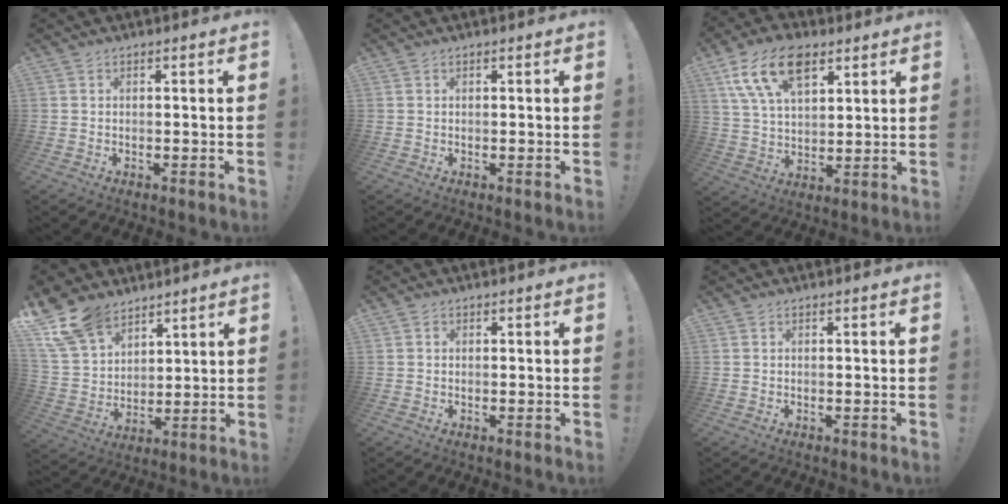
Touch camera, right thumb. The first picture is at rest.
{"total": 0.0}
{"total": 16.5, "force": [8.7, 9.1, 10.7], "torque": [-0.198, -0.027, 0.159]}
{"total": 16.3, "force": [11.3, 9.8, 6.5], "torque": [-0.128, -0.070, 0.220]}
{"total": 0.6, "force": [0.2, 0.5, 0.0], "torque": [0.006, 0.001, 0.003]}
{"total": 0.0}